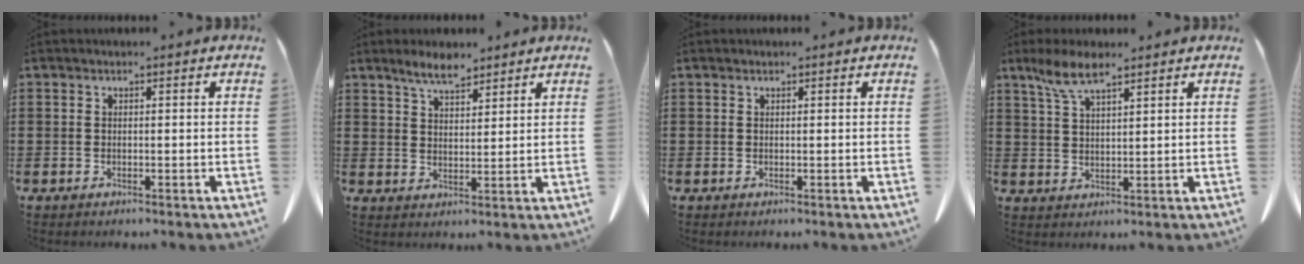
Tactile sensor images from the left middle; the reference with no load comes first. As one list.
[{"total": 5.1, "force": [4.2, 1.5, 2.3], "torque": [-0.055, -0.006, 0.079]}, {"total": 0.0}, {"total": 5.8, "force": [3.9, 1.4, 4.1], "torque": [-0.088, -0.002, 0.071]}]